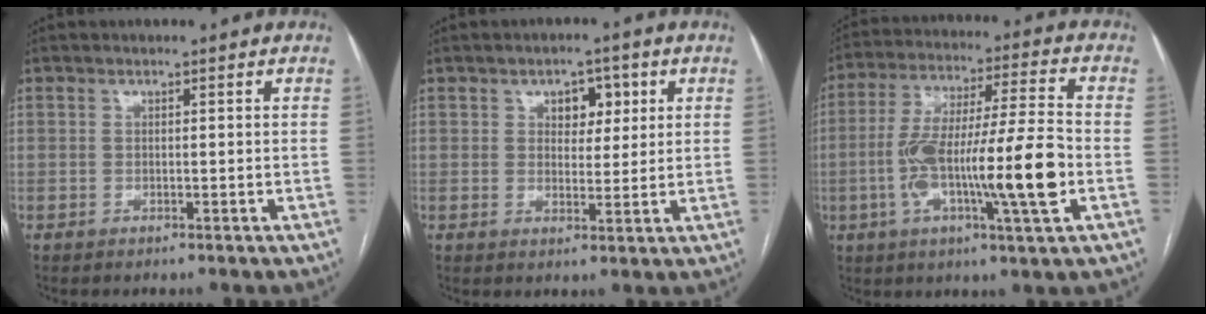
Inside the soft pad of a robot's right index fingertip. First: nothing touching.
{"total": 4.7, "force": [1.9, 2.9, 3.1], "torque": [-0.037, 0.010, 0.028]}
{"total": 17.2, "force": [-3.8, 1.1, 16.7], "torque": [-0.305, 0.006, -0.066]}